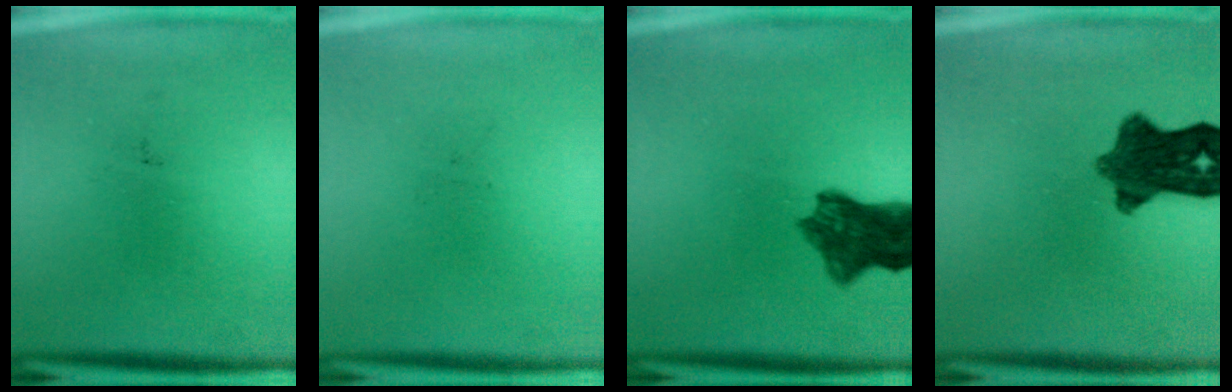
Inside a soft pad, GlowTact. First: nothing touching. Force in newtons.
{"total": 0.0}
{"total": 7.7}
{"total": 9.3}